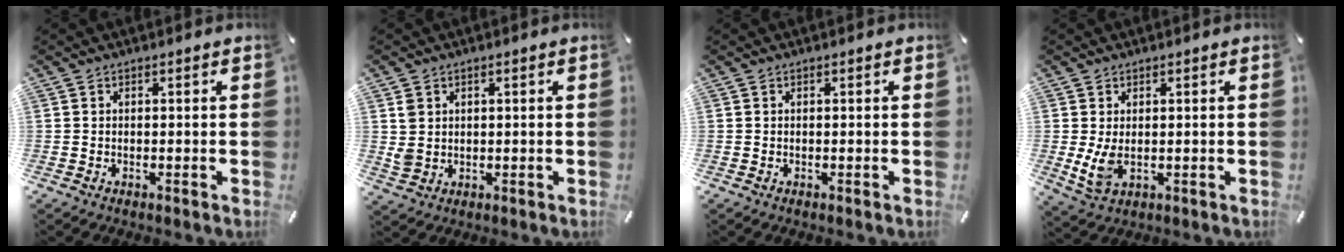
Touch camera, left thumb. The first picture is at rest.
{"total": 3.5, "force": [1.3, 3.1, 1.1], "torque": [-0.015, 0.001, 0.024]}
{"total": 0.0}
{"total": 5.1, "force": [0.7, 3.1, 4.0], "torque": [-0.093, -0.009, 0.009]}